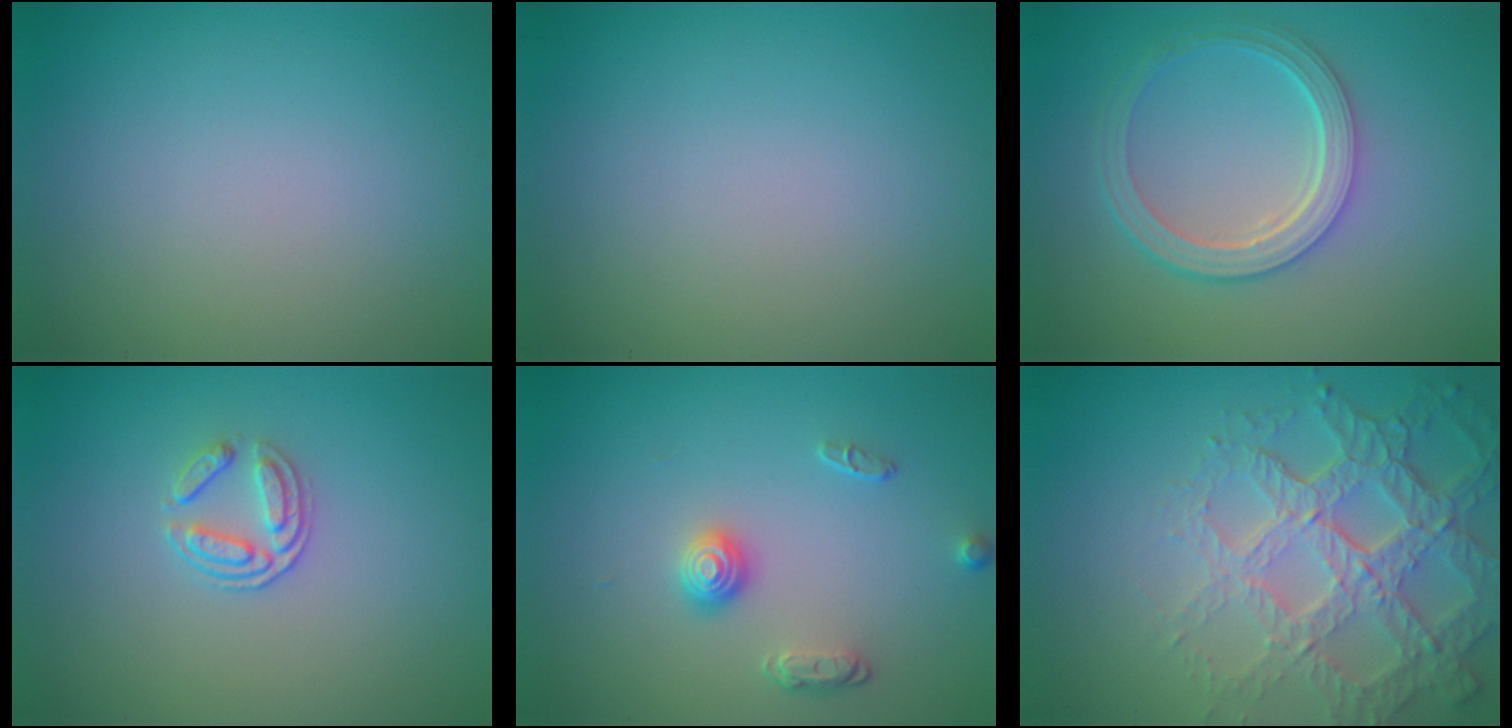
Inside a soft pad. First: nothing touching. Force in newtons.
{"total": 0.0}
{"total": 4.8, "press": 3.6, "slide": 3.2}
{"total": 2.0, "press": 1.4, "slide": 1.4}
{"total": 2.1, "press": 1.6, "slide": 1.4}
{"total": 7.6, "press": 5.3, "slide": 5.4}